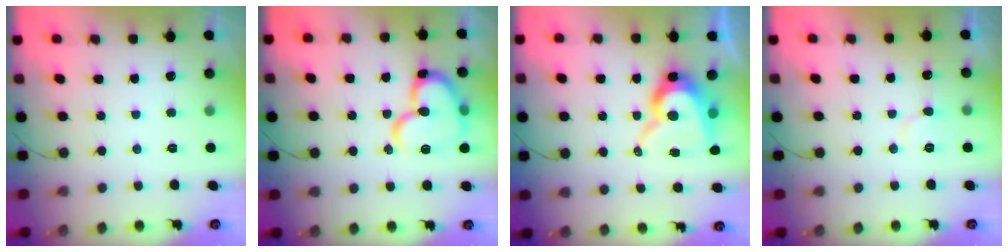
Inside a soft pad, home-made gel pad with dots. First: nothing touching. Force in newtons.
{"total": 16.3, "press": 16.3, "slide": 1.6}
{"total": 12.7, "press": 12.7, "slide": 0.9}
{"total": 5.9, "press": 5.9, "slide": 0.7}